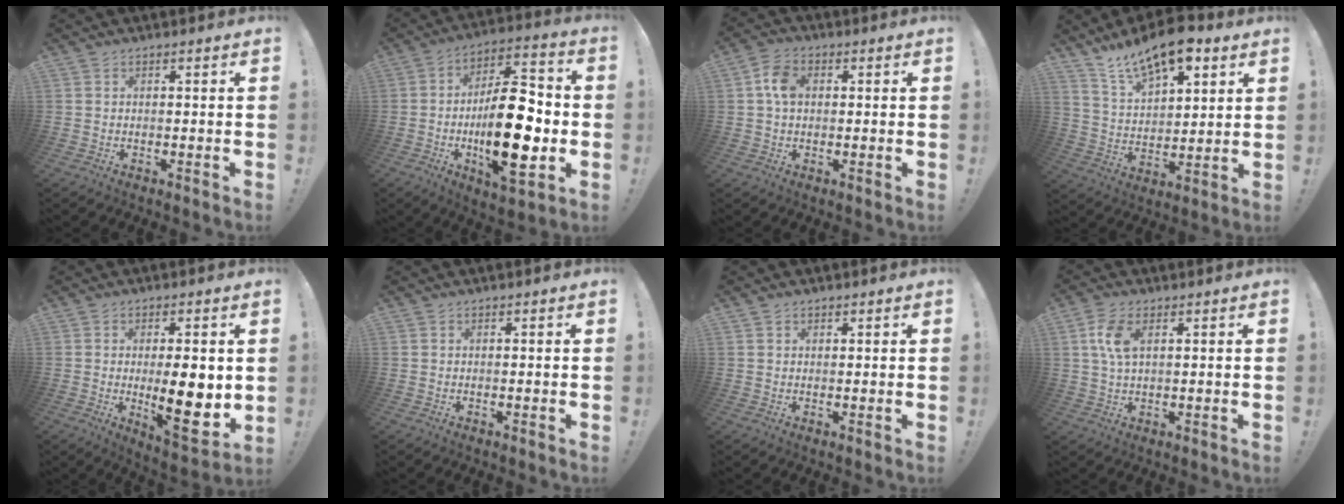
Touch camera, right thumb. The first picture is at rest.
{"total": 23.7, "force": [-4.1, 9.7, 21.2], "torque": [-0.357, 0.012, -0.063]}
{"total": 6.8, "force": [0.8, 4.8, 4.8], "torque": [-0.074, 0.005, 0.013]}
{"total": 14.8, "force": [10.8, 6.5, 7.8], "torque": [-0.142, -0.068, 0.194]}
{"total": 13.8, "force": [-0.5, 3.6, 13.3], "torque": [-0.195, -0.022, -0.009]}
{"total": 0.0}
{"total": 0.9, "force": [0.8, 0.4, 0.1], "torque": [0.006, -0.004, 0.015]}
{"total": 6.9, "force": [2.2, 3.3, 5.7], "torque": [-0.116, -0.002, 0.036]}